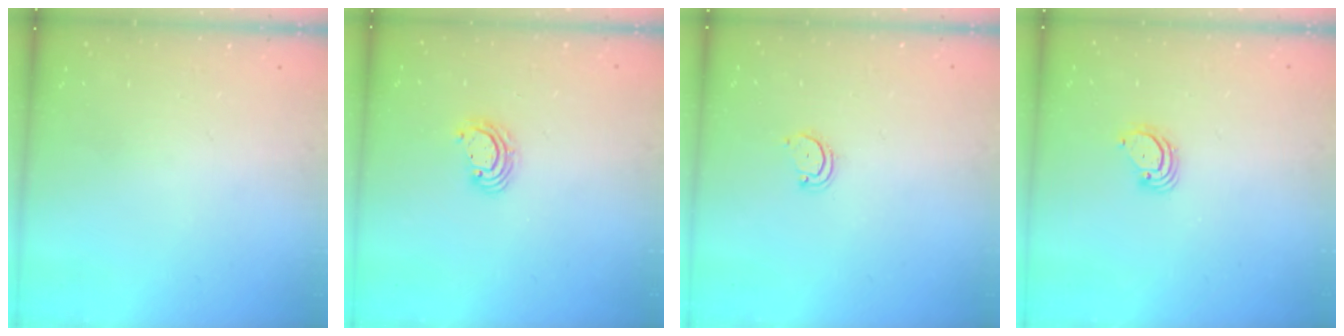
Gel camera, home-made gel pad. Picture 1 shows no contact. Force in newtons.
{"total": 4.3, "press": 4.3, "slide": 0.2}
{"total": 3.5, "press": 3.5, "slide": 0.5}
{"total": 3.9, "press": 3.9, "slide": 0.2}